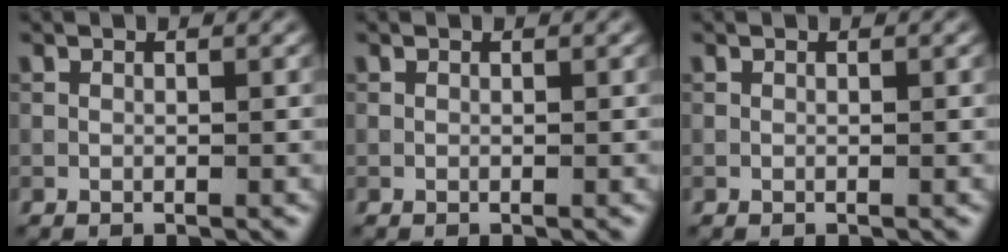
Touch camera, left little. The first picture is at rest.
{"total": 0.0}
{"total": 0.0}